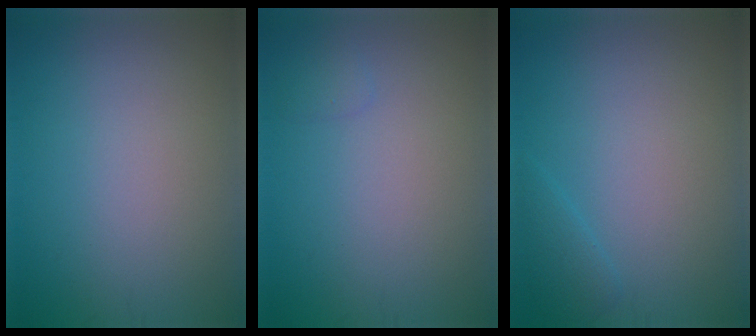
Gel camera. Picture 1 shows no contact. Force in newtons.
{"total": 0.6, "press": 0.6, "slide": 0.1}
{"total": 1.3, "press": 1.3, "slide": 0.1}